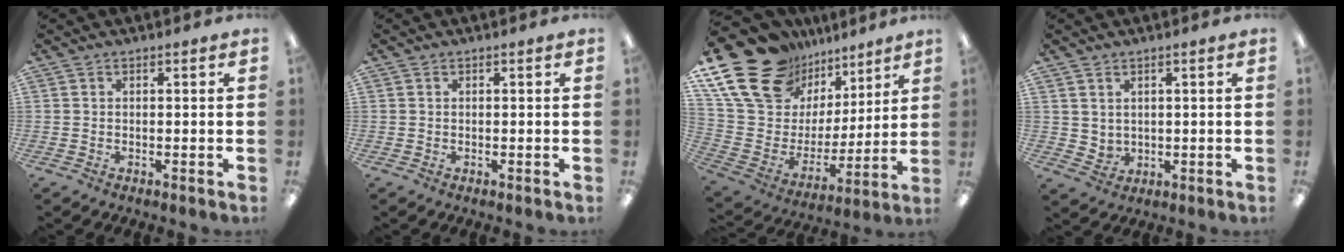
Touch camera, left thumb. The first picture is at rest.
{"total": 0.0}
{"total": 21.8, "force": [14.9, 12.9, 9.5], "torque": [-0.190, -0.095, 0.284]}
{"total": 2.6, "force": [2.0, 1.7, 0.3], "torque": [-0.010, -0.010, 0.037]}